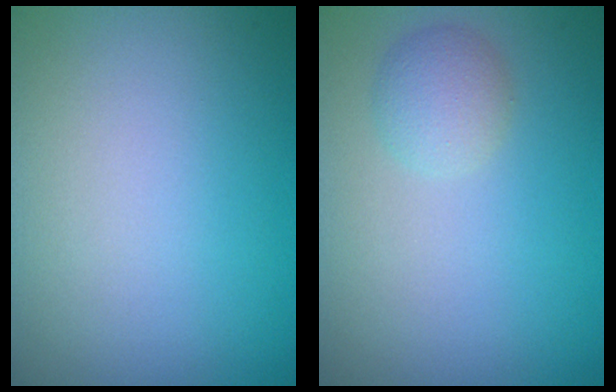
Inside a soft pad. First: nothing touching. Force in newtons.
{"total": 1.8, "press": 1.8, "slide": 0.1}